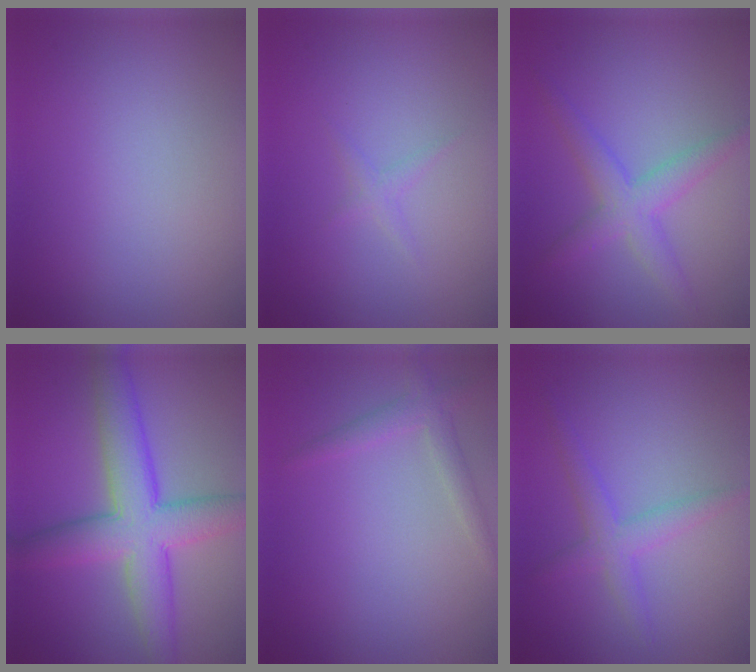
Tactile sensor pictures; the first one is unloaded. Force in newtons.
{"total": 0.9, "press": 0.9, "slide": 0.0}
{"total": 3.5, "press": 3.5, "slide": 0.1}
{"total": 7.6, "press": 7.6, "slide": 0.2}
{"total": 1.8, "press": 1.8, "slide": 0.1}
{"total": 2.7, "press": 2.7, "slide": 0.0}